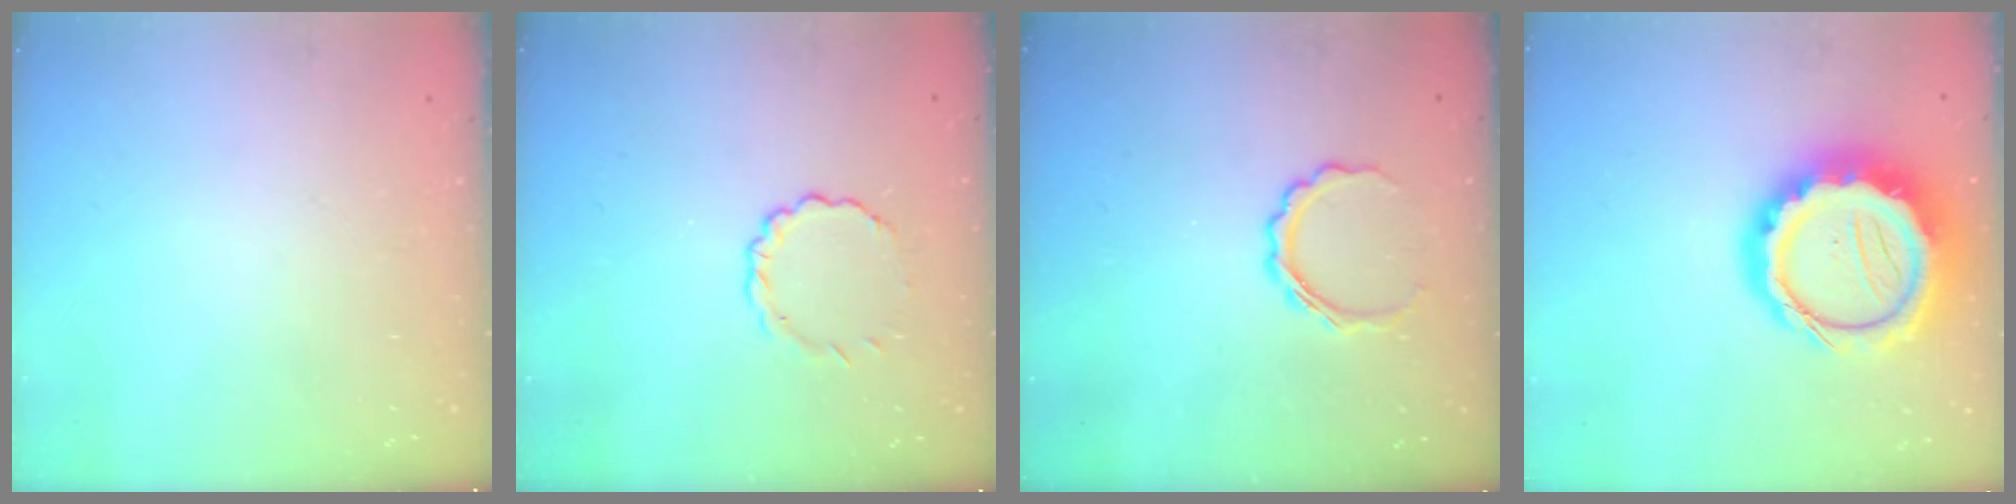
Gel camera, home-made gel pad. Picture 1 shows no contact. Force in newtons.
{"total": 2.8, "press": 2.7, "slide": 0.9}
{"total": 6.4, "press": 6.3, "slide": 0.9}
{"total": 18.9, "press": 18.5, "slide": 4.1}